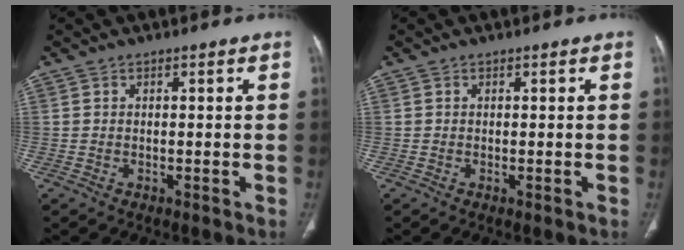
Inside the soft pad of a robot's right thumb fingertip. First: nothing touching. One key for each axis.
{"total": 0.0}